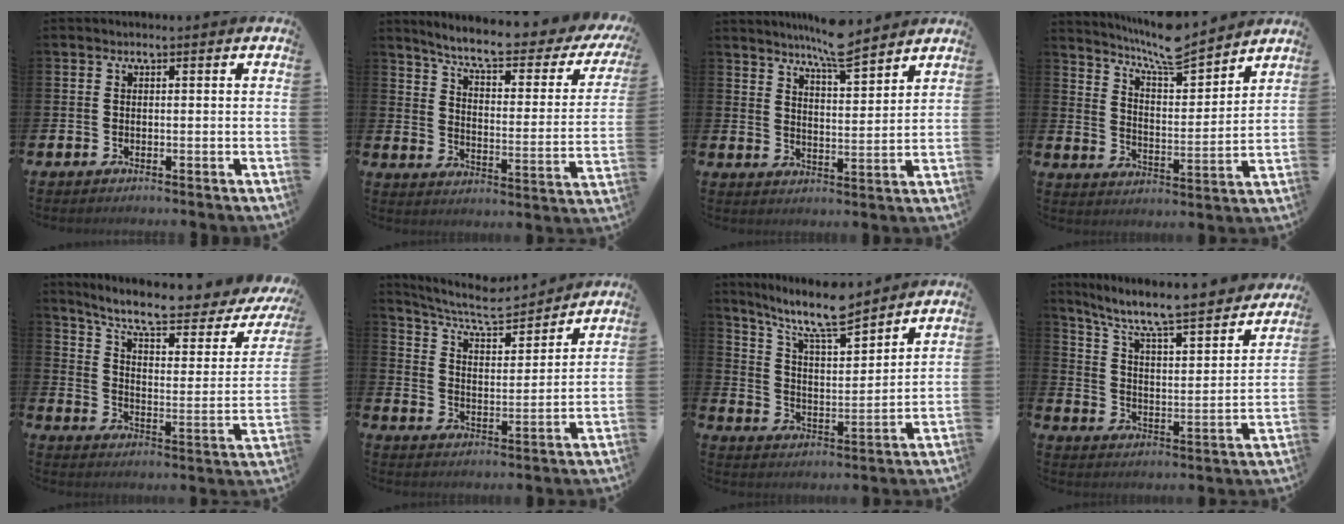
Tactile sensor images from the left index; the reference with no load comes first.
{"total": 7.1, "force": [5.9, 1.2, 3.7], "torque": [-0.089, -0.045, 0.092]}
{"total": 7.1, "force": [6.8, 0.3, 2.0], "torque": [-0.047, -0.040, 0.121]}
{"total": 8.3, "force": [7.9, 0.8, 2.4], "torque": [-0.073, -0.054, 0.142]}
{"total": 9.2, "force": [7.4, 2.0, 5.1], "torque": [-0.113, -0.051, 0.119]}
{"total": 7.9, "force": [7.2, 1.8, 2.6], "torque": [-0.080, -0.048, 0.125]}
{"total": 9.9, "force": [8.8, 1.5, 4.3], "torque": [-0.110, -0.052, 0.157]}
{"total": 8.2, "force": [7.1, 1.2, 3.9], "torque": [-0.100, -0.060, 0.113]}